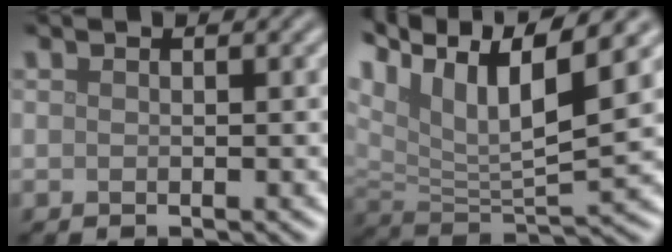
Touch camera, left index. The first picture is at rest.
{"total": 11.1, "force": [6.9, 3.8, 7.9], "torque": [-0.166, 0.015, 0.126]}